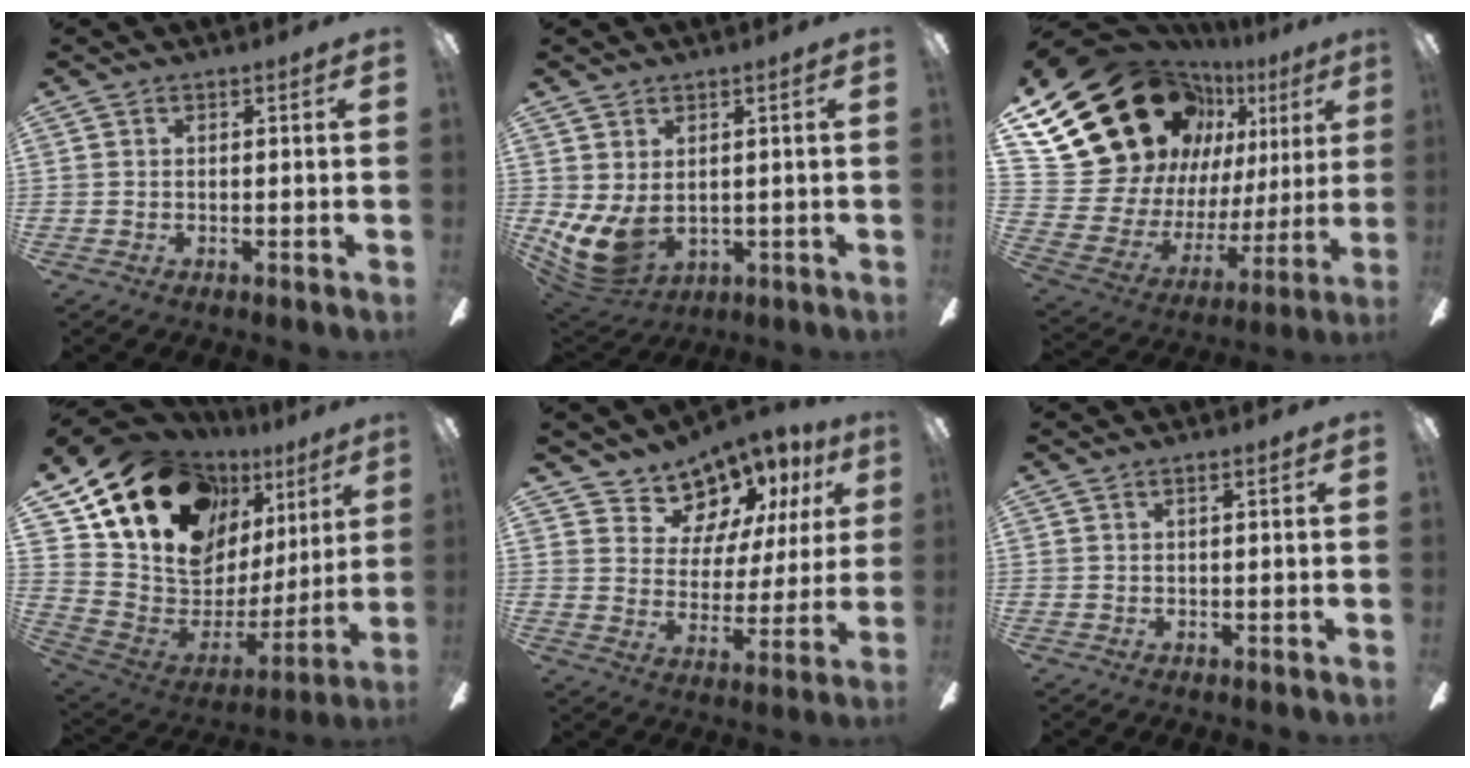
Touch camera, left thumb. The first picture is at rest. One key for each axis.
{"total": 8.2, "fx": 0.1, "fy": 5.3, "fz": 6.2, "tx": -0.150, "ty": -0.019, "tz": 0.007}
{"total": 29.8, "fx": 14.8, "fy": 20.5, "fz": 15.8, "tx": -0.277, "ty": -0.117, "tz": 0.312}
{"total": 19.4, "fx": 13.4, "fy": 11.1, "fz": 8.5, "tx": -0.174, "ty": -0.094, "tz": 0.254}
{"total": 11.1, "fx": 9.2, "fy": 5.9, "fz": 1.6, "tx": -0.038, "ty": -0.083, "tz": 0.176}
{"total": 1.0, "fx": 0.4, "fy": 0.1, "fz": 0.9, "tx": -0.019, "ty": 0.000, "tz": 0.007}